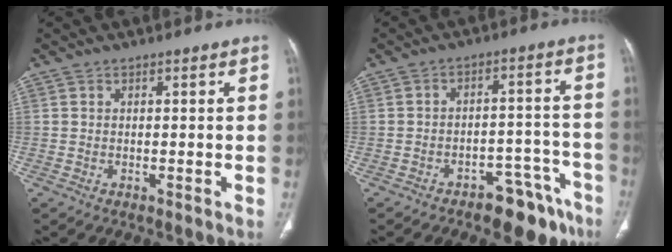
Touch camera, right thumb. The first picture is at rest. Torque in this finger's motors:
{"motor_torque": [1.14, 1.29, -0.16, -0.06, 0.11]}